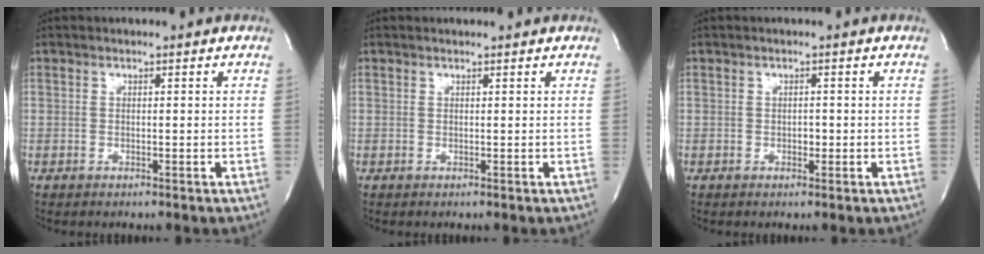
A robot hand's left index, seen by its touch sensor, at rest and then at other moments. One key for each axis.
{"total": 0.5, "fx": 0.5, "fy": 0.0, "fz": 0.0, "tx": -0.006, "ty": 0.004, "tz": 0.010}
{"total": 0.9, "fx": -0.2, "fy": 0.6, "fz": 0.6, "tx": -0.010, "ty": 0.002, "tz": -0.002}